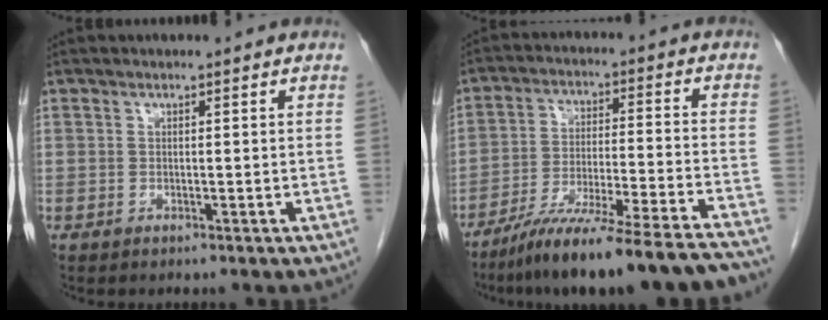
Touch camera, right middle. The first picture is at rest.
{"total": 19.9, "force": [-16.8, -0.2, 10.7], "torque": [-0.139, -0.027, -0.265]}